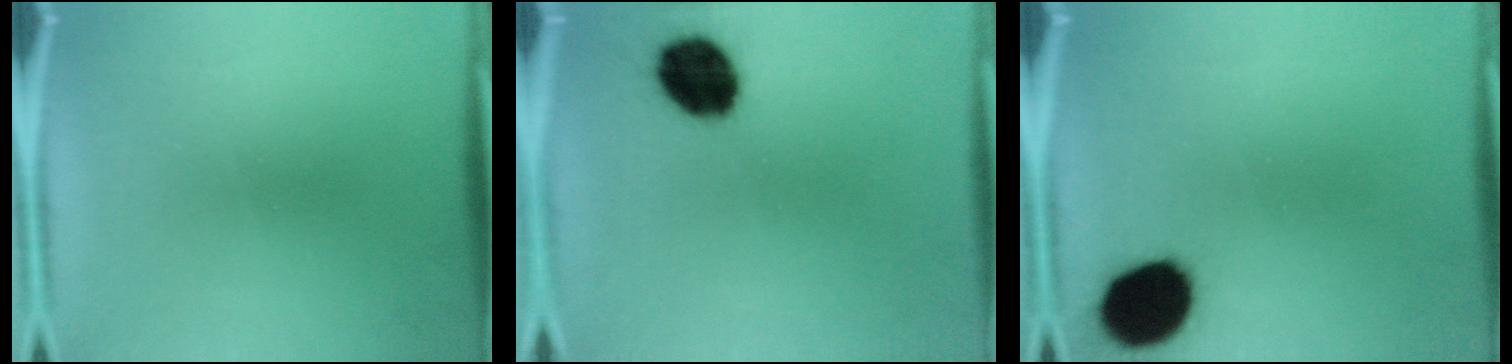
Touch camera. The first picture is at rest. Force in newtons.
{"total": 13.9}
{"total": 10.8}